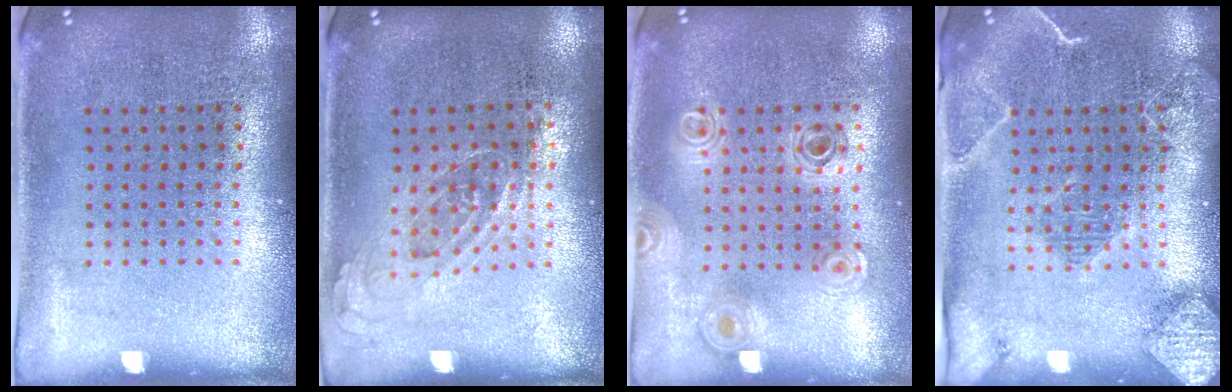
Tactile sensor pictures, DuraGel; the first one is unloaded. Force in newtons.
{"total": 0.7, "press": 0.5, "slide": 0.4}
{"total": 1.0, "press": 0.9, "slide": 0.2}
{"total": 2.2, "press": 2.1, "slide": 0.6}